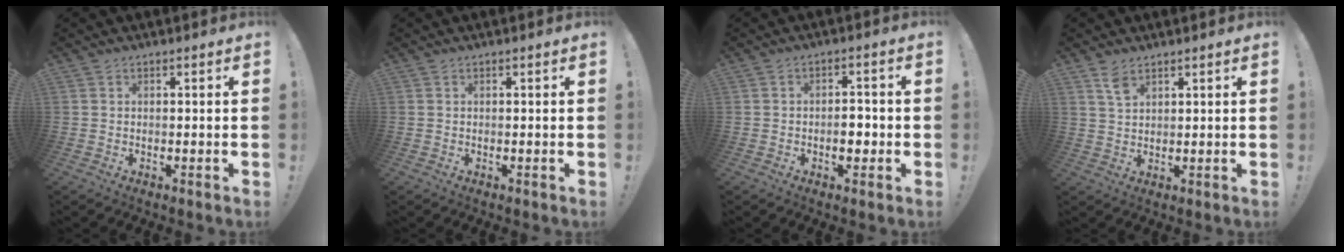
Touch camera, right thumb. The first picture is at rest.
{"total": 0.0}
{"total": 5.0, "force": [-1.6, 3.1, 3.6], "torque": [-0.049, 0.010, -0.029]}
{"total": 4.2, "force": [2.8, 1.7, 2.6], "torque": [-0.041, -0.016, 0.050]}